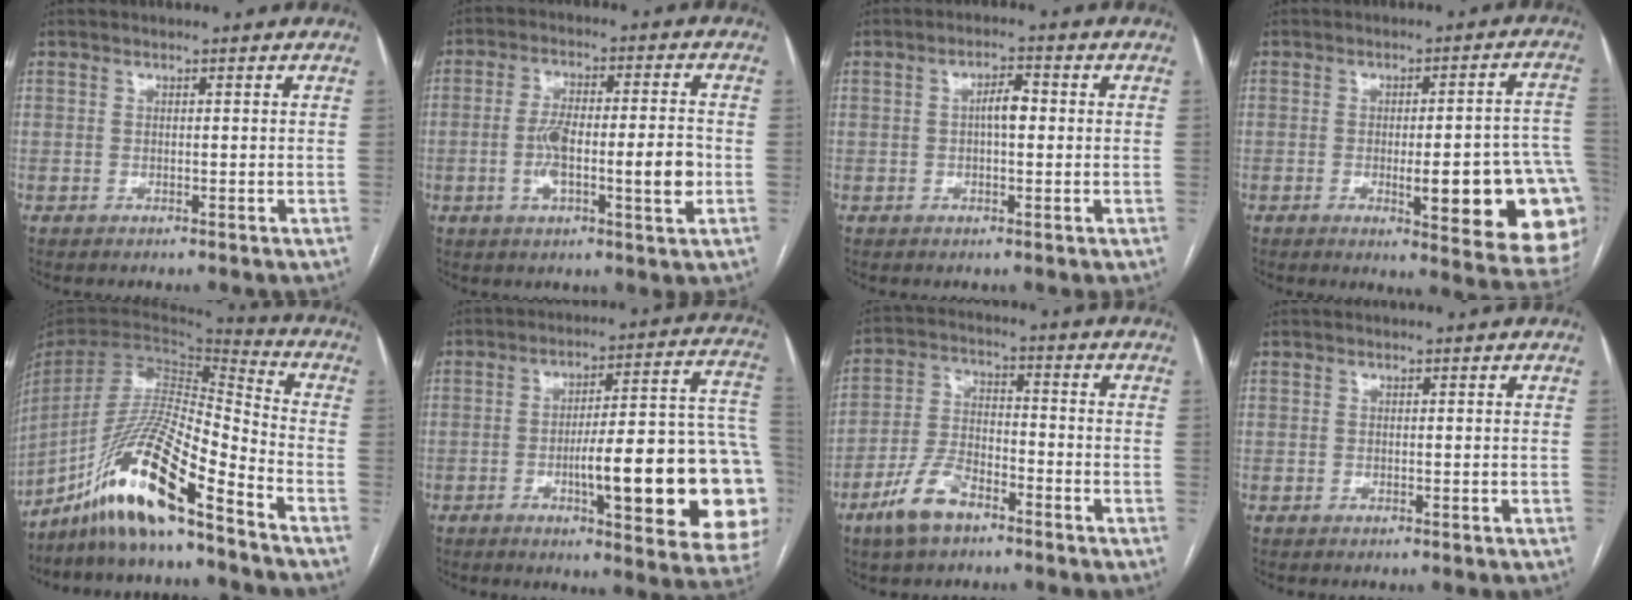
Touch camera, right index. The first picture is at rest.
{"total": 10.8, "force": [-2.0, 2.2, 10.4], "torque": [-0.179, 0.013, -0.031]}
{"total": 3.5, "force": [0.2, 1.1, 3.3], "torque": [-0.054, 0.009, 0.002]}
{"total": 18.6, "force": [-4.7, 3.2, 17.7], "torque": [-0.123, 0.011, -0.043]}
{"total": 17.0, "force": [-12.1, 1.1, 11.9], "torque": [-0.240, -0.006, -0.229]}
{"total": 24.1, "force": [-5.0, 3.6, 23.3], "torque": [-0.222, 0.015, -0.062]}
{"total": 8.6, "force": [-5.6, 3.8, 5.4], "torque": [-0.122, 0.005, -0.108]}
{"total": 0.0}